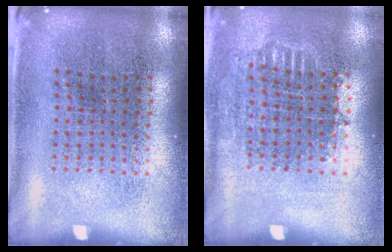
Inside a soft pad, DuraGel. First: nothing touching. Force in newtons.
{"total": 0.7, "press": 0.7, "slide": 0.2}